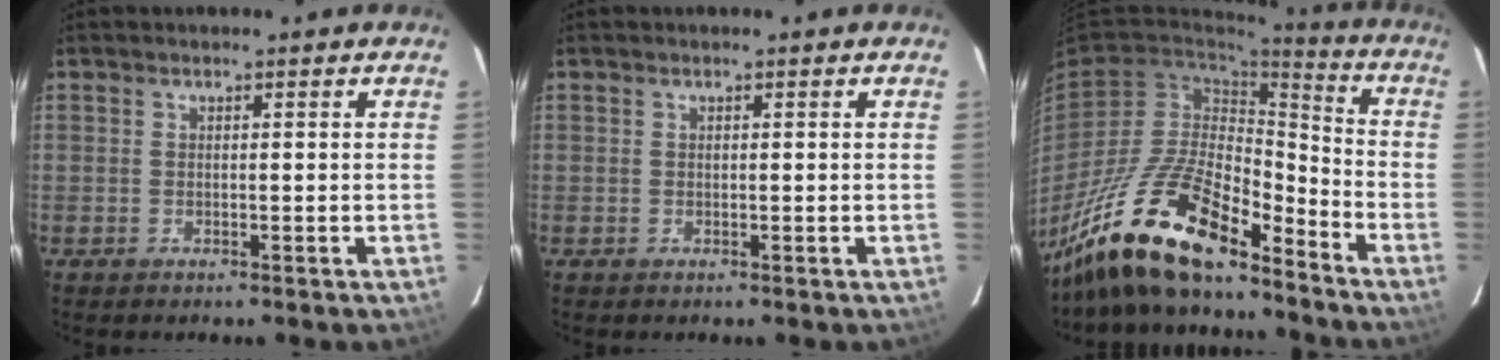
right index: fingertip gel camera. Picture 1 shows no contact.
{"total": 0.0}
{"total": 19.2, "force": [-14.9, 5.5, 10.8], "torque": [-0.223, -0.017, -0.277]}